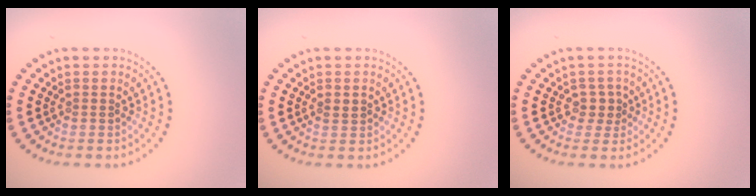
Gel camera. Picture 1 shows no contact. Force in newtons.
{"total": 0.8, "press": 0.8, "slide": 0.1}
{"total": 1.6, "press": 1.2, "slide": 1.0}